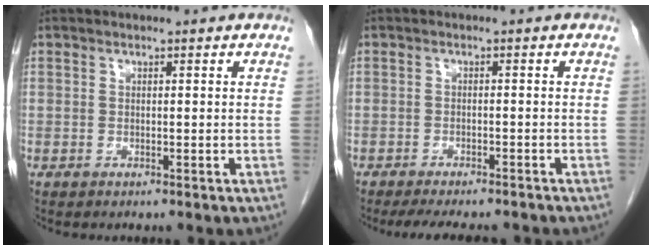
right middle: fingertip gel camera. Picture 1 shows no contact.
{"total": 9.2, "force": [-8.2, 2.1, 3.8], "torque": [-0.052, -0.008, -0.109]}